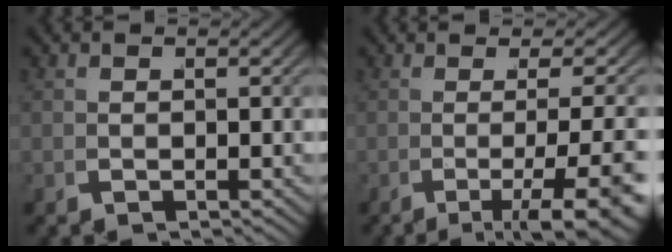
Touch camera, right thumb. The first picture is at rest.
{"total": 6.9, "force": [-1.9, 2.5, 6.1], "torque": [-0.095, -0.014, -0.018]}